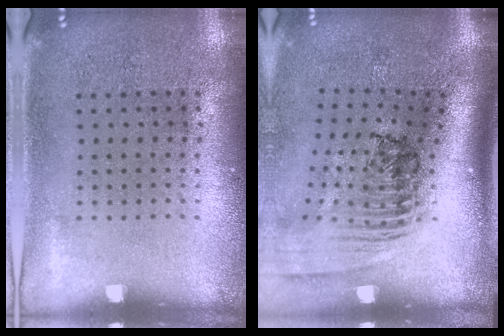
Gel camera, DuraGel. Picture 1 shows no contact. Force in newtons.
{"total": 2.5, "press": 1.7, "slide": 1.8}